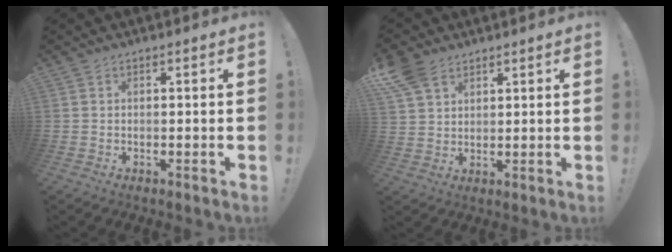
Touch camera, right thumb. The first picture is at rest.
{"total": 8.0, "force": [5.1, 4.9, 3.9], "torque": [-0.080, -0.016, 0.100]}